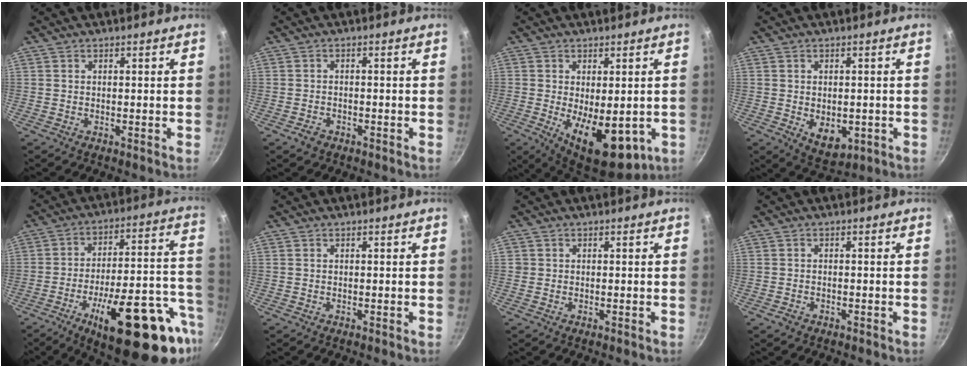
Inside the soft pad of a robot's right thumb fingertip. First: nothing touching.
{"total": 2.0, "force": [-1.4, 1.3, 0.7], "torque": [-0.016, 0.016, -0.019]}
{"total": 14.0, "force": [-3.0, 6.9, 11.8], "torque": [-0.149, -0.020, -0.023]}
{"total": 6.7, "force": [-1.3, 4.5, 4.8], "torque": [-0.054, -0.009, -0.004]}
{"total": 27.4, "force": [-11.7, 9.4, 22.9], "torque": [-0.289, 0.041, -0.167]}
{"total": 0.0}
{"total": 0.6, "force": [0.0, 0.6, 0.0], "torque": [0.005, 0.002, -0.002]}
{"total": 1.4, "force": [-0.9, 0.9, 0.5], "torque": [-0.015, 0.009, -0.012]}